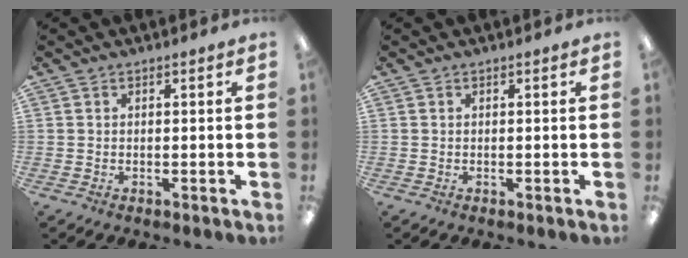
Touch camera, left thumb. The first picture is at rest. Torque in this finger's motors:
{"motor_torque": [-0.07, 0.04, 0.04, 0.03, 0.00]}